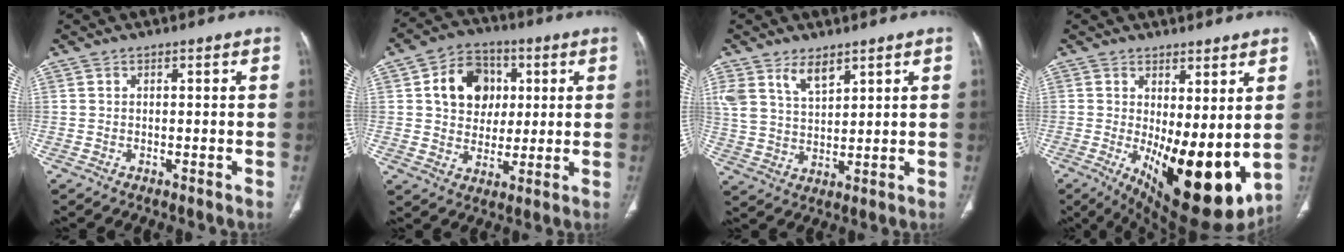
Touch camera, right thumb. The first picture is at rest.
{"total": 12.3, "force": [2.9, 9.9, 6.7], "torque": [-0.069, 0.003, 0.047]}
{"total": 8.0, "force": [5.1, 4.1, 4.6], "torque": [-0.076, -0.022, 0.107]}
{"total": 17.4, "force": [-1.2, 7.0, 15.9], "torque": [-0.236, -0.043, 0.007]}